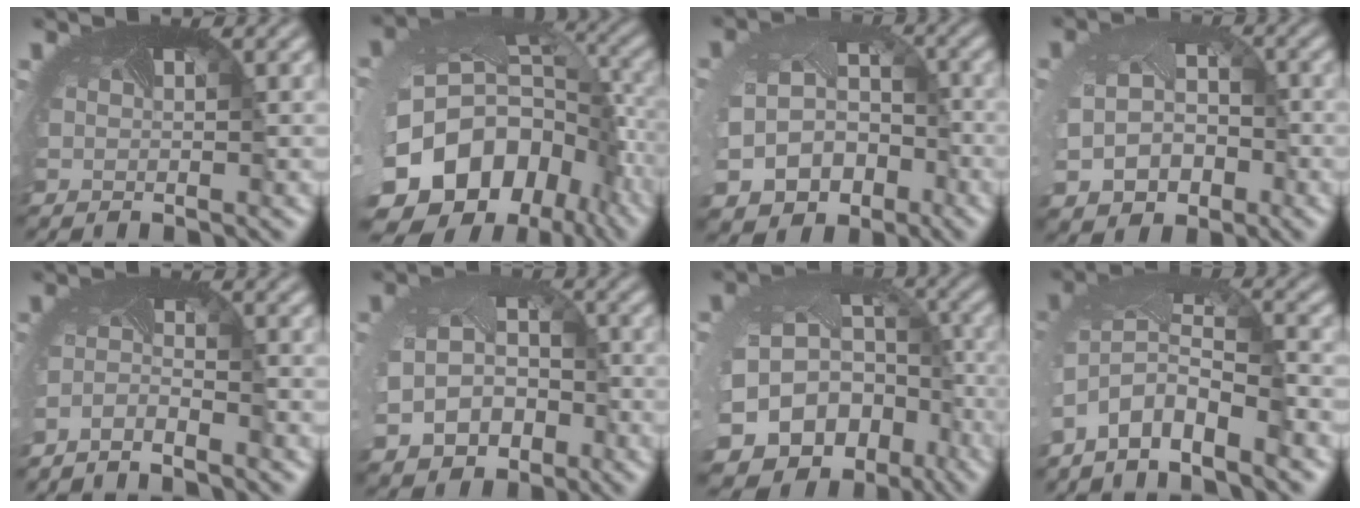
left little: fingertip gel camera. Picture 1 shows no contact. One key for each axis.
{"total": 17.8, "fx": -8.3, "fy": 12.7, "fz": 9.2, "tx": -0.224, "ty": -0.040, "tz": -0.105}
{"total": 8.7, "fx": -3.5, "fy": 7.0, "fz": 3.7, "tx": -0.095, "ty": -0.051, "tz": -0.041}
{"total": 6.4, "fx": -1.6, "fy": 5.1, "fz": 3.5, "tx": -0.092, "ty": -0.041, "tz": -0.009}
{"total": 2.1, "fx": -2.1, "fy": -0.2, "fz": 0.2, "tx": -0.026, "ty": -0.007, "tz": -0.047}
{"total": 7.1, "fx": -2.4, "fy": 5.7, "fz": 3.5, "tx": -0.085, "ty": -0.042, "tz": -0.020}
{"total": 20.5, "fx": -10.8, "fy": 15.7, "fz": 7.6, "tx": -0.157, "ty": -0.073, "tz": -0.141}
{"total": 5.8, "fx": -4.4, "fy": 1.7, "fz": 3.4, "tx": -0.084, "ty": -0.009, "tz": -0.083}